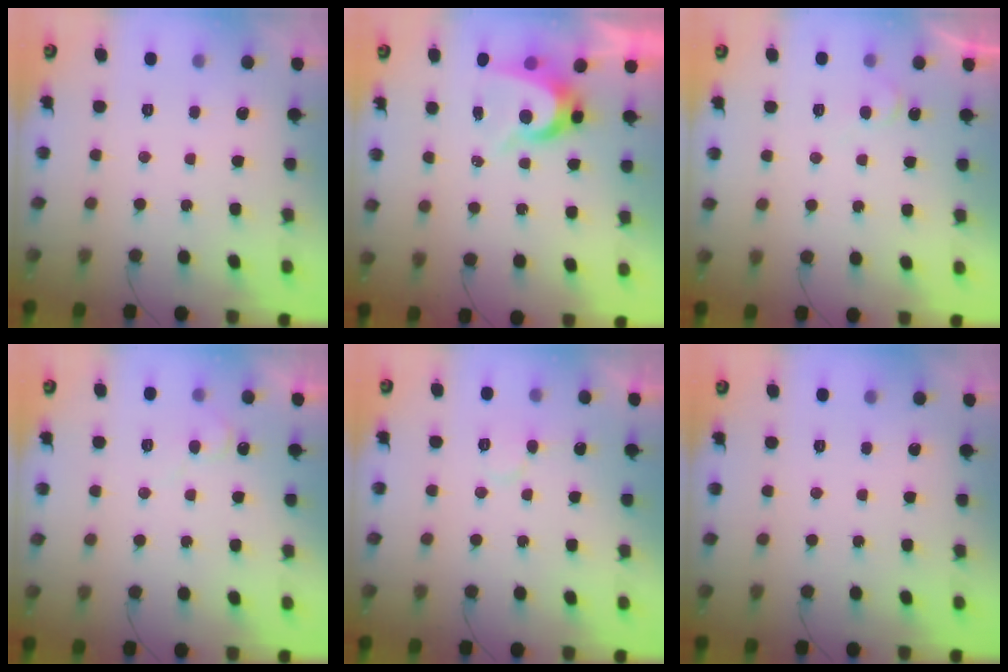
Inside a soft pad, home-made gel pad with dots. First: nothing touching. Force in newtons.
{"total": 7.5, "press": 7.5, "slide": 0.5}
{"total": 4.4, "press": 4.4, "slide": 0.4}
{"total": 5.1, "press": 5.0, "slide": 0.5}
{"total": 6.3, "press": 6.3, "slide": 0.5}
{"total": 0.0}